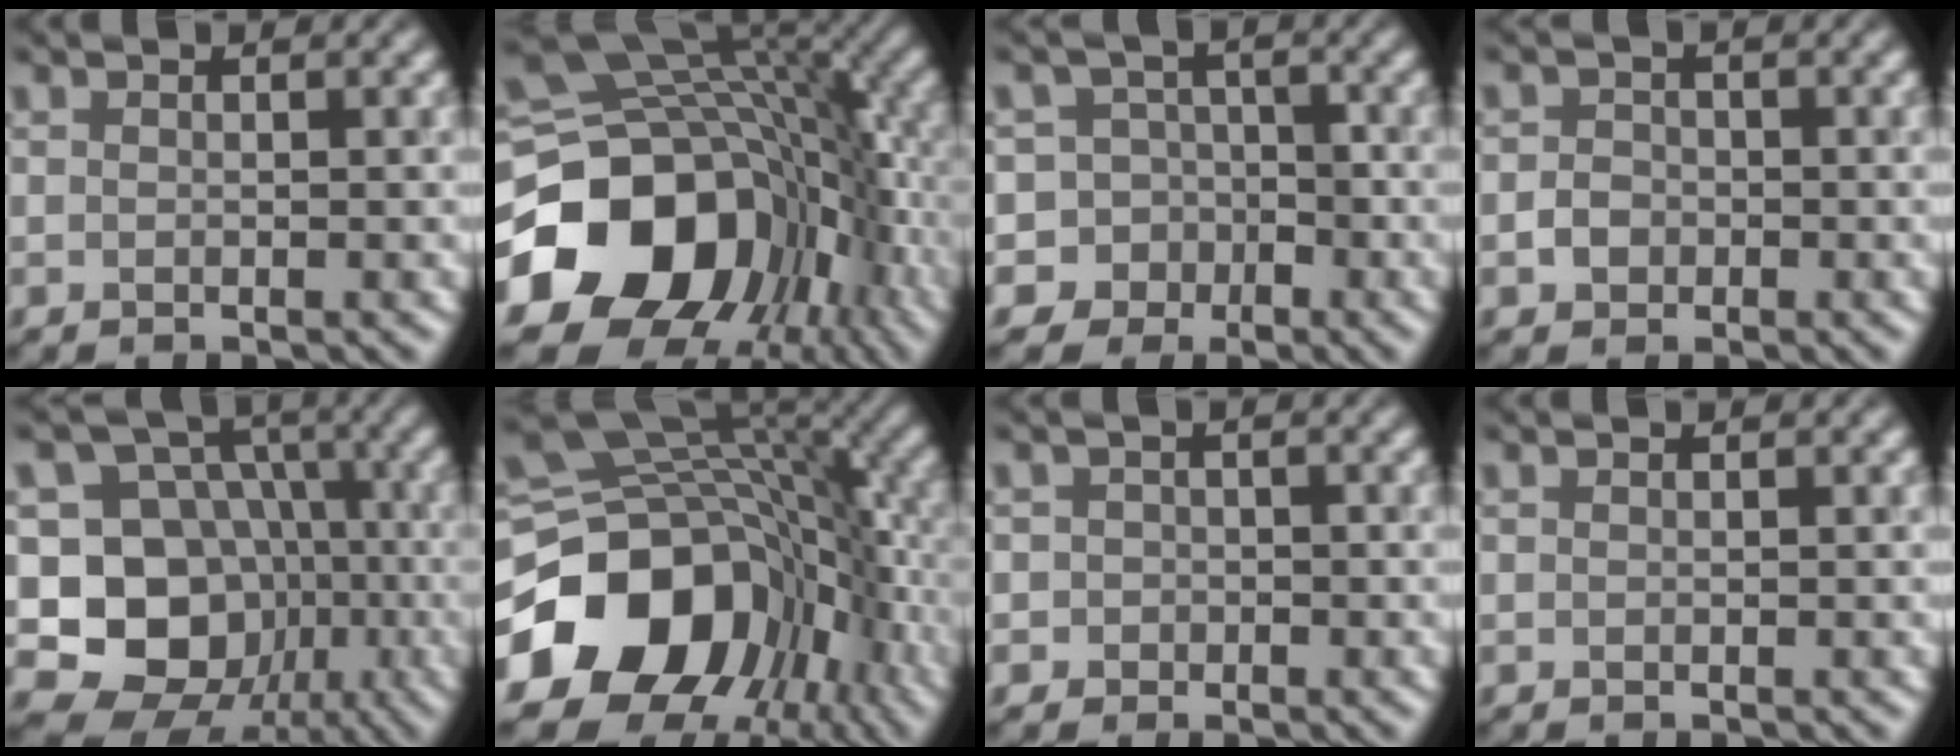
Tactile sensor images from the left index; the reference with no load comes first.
{"total": 18.7, "force": [-5.8, 14.6, 10.1], "torque": [-0.213, -0.028, -0.089]}
{"total": 8.2, "force": [-3.7, 7.3, 0.6], "torque": [0.001, 0.005, -0.087]}
{"total": 1.4, "force": [-0.6, 1.2, 0.5], "torque": [-0.002, 0.002, -0.015]}
{"total": 13.4, "force": [-3.5, 11.7, 5.7], "torque": [-0.101, 0.006, -0.083]}
{"total": 17.8, "force": [-6.1, 13.7, 9.5], "torque": [-0.196, -0.026, -0.089]}
{"total": 1.5, "force": [-0.4, 1.5, 0.0], "torque": [0.023, 0.006, -0.014]}
{"total": 0.0}